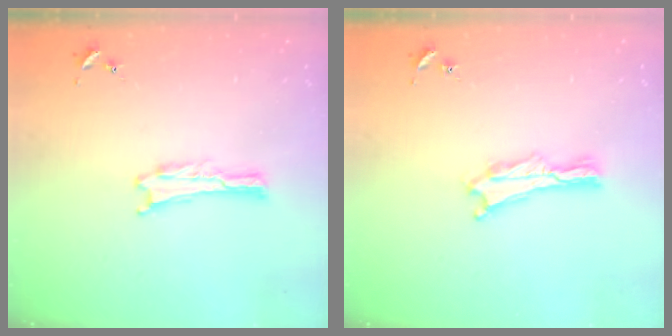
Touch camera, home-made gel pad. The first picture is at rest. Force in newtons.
{"total": 1.4, "press": 1.4, "slide": 0.3}